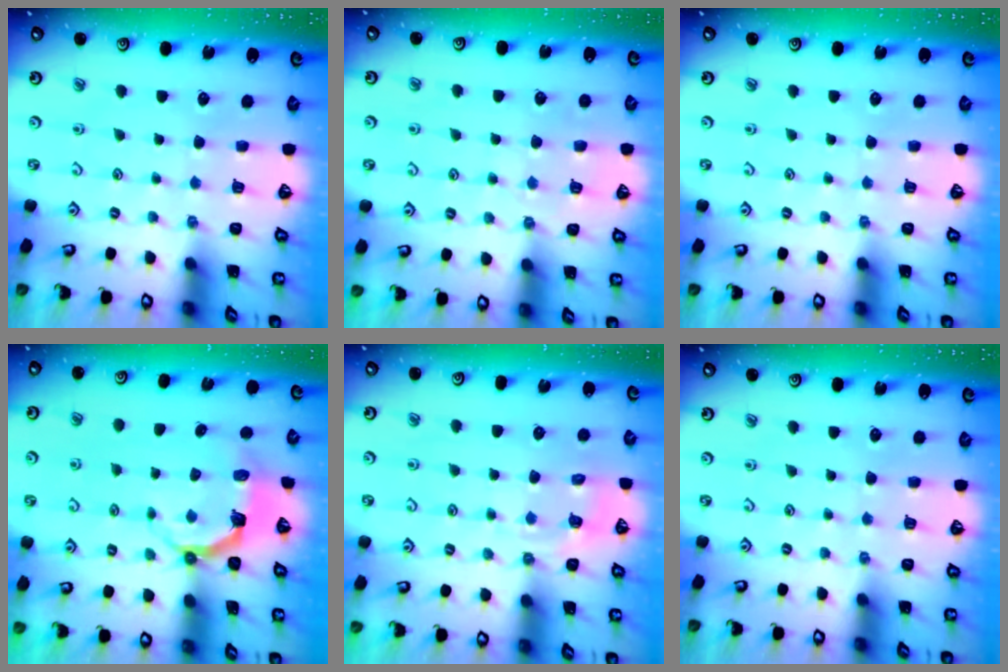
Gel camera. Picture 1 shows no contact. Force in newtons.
{"total": 4.8, "press": 4.7, "slide": 0.7}
{"total": 0.0}
{"total": 4.8, "press": 3.2, "slide": 3.6}
{"total": 5.9, "press": 5.8, "slide": 1.0}
{"total": 0.0}